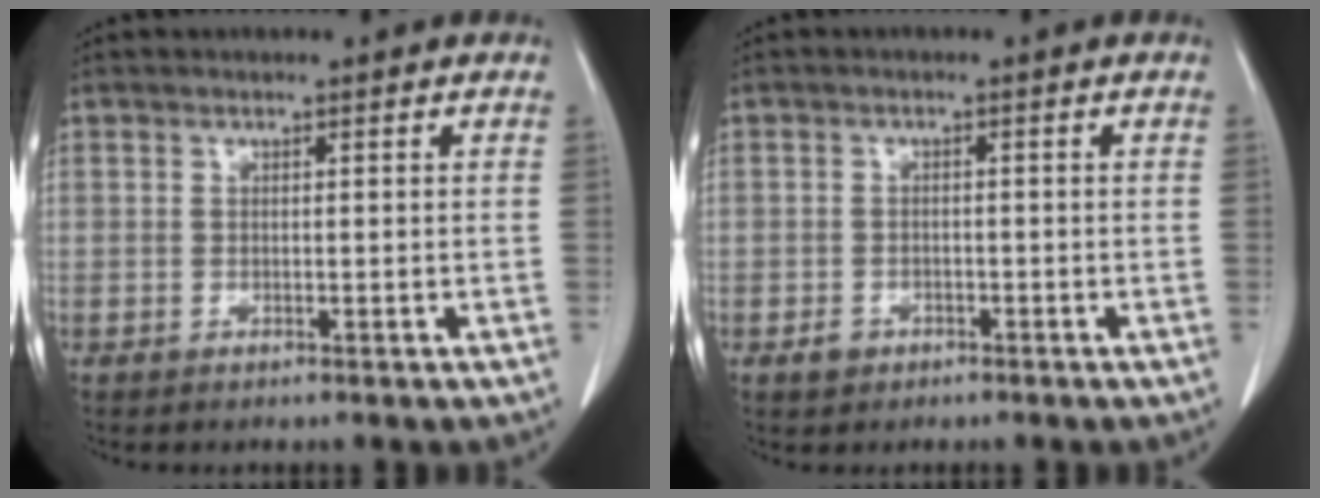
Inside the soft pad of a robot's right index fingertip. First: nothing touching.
{"total": 2.0, "force": [-1.2, 1.5, 0.5], "torque": [-0.010, 0.004, -0.015]}